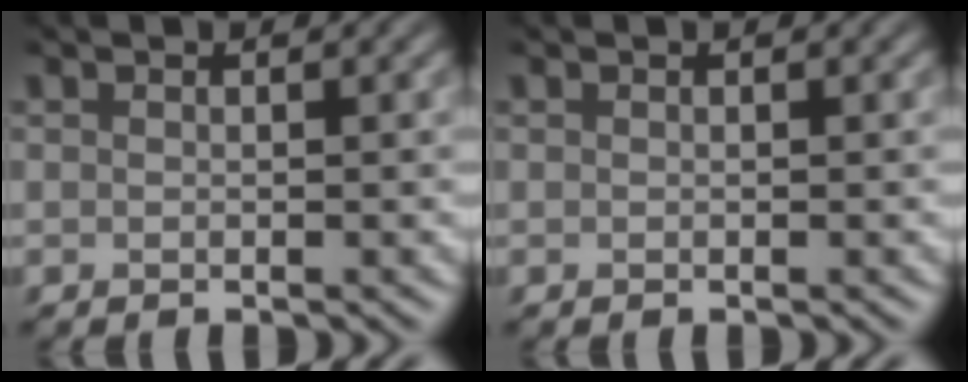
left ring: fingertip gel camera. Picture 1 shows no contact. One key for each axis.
{"total": 0.0}